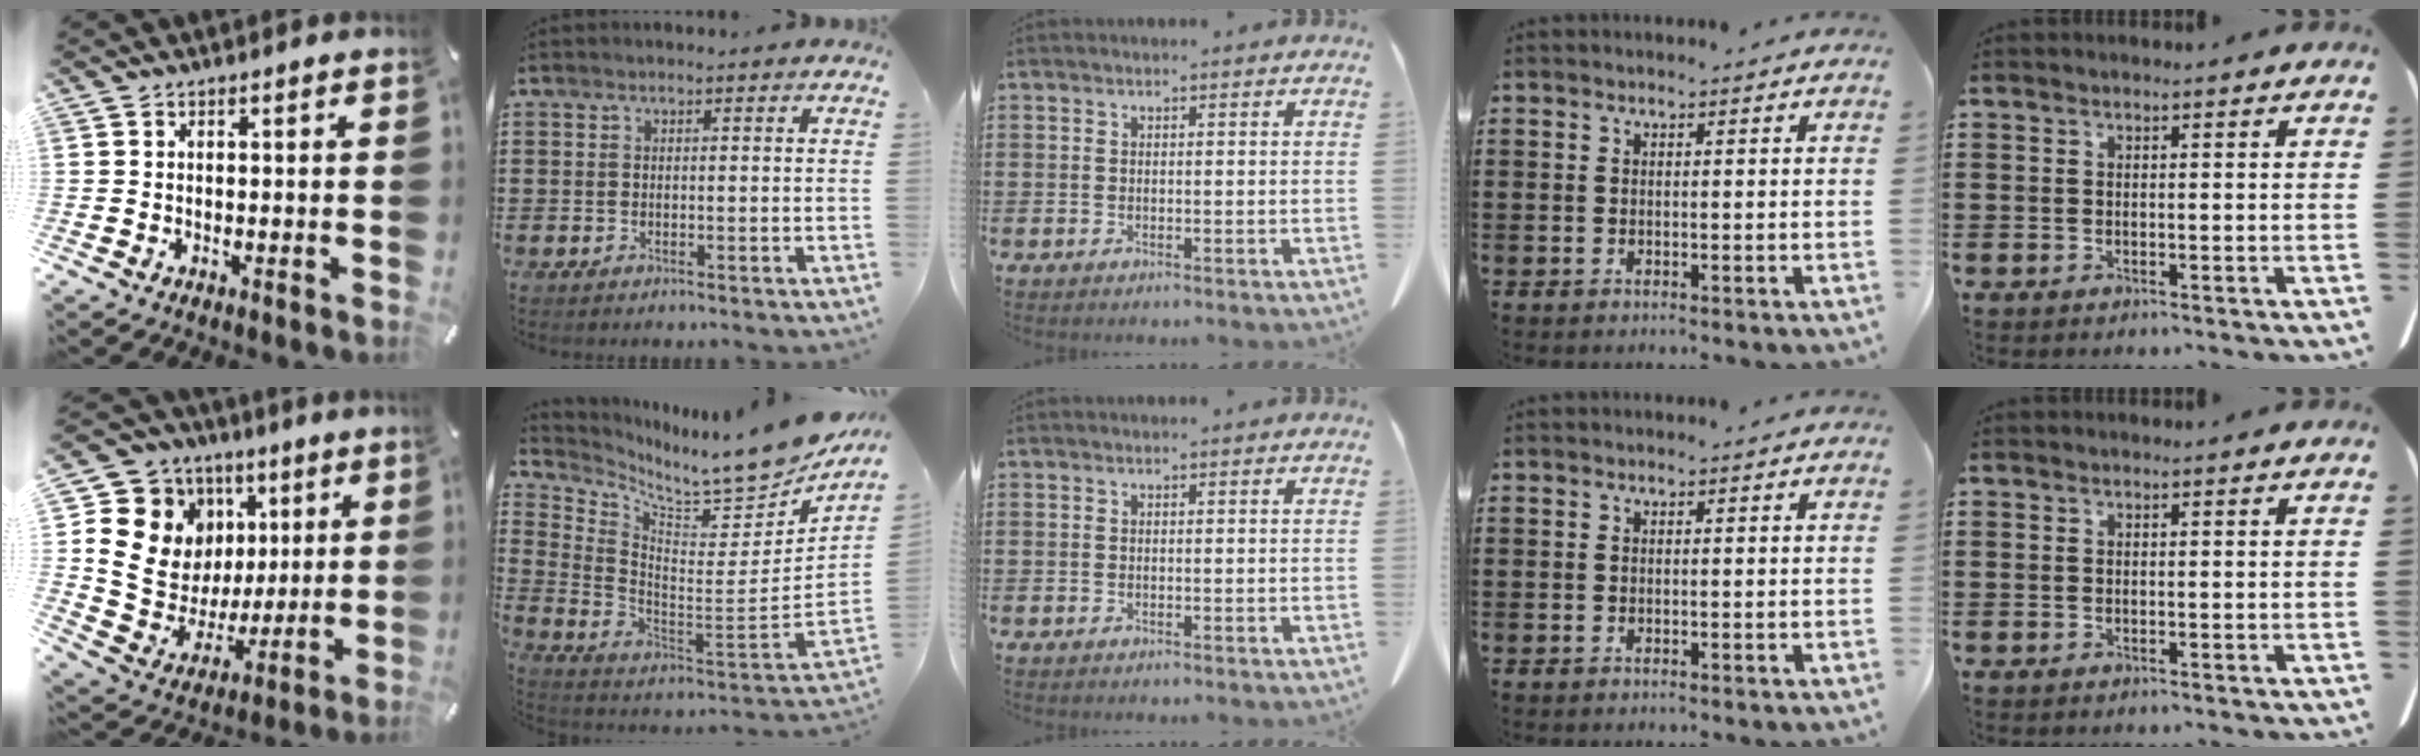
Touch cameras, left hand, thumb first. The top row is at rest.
{"thumb": {"total": 14.3, "force": [4.2, 13.2, 3.3], "torque": [-0.041, -0.049, 0.099]}, "index": {"total": 9.6, "force": [8.6, 0.8, 4.2], "torque": [-0.088, -0.087, 0.138]}}